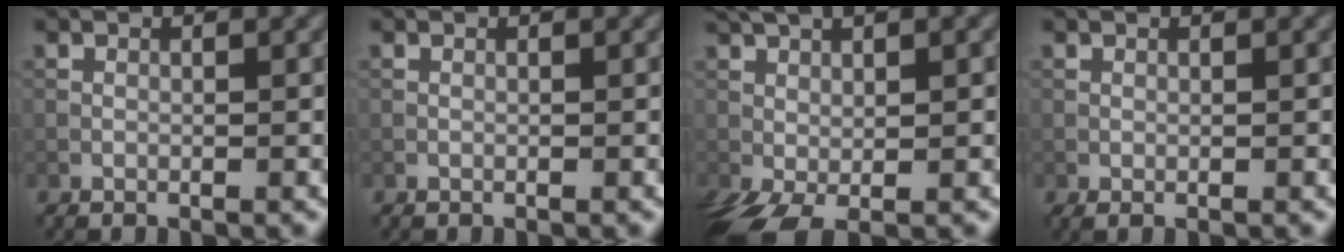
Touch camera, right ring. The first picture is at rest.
{"total": 0.0}
{"total": 7.1, "force": [-0.2, 2.9, 6.5], "torque": [-0.130, 0.005, -0.002]}
{"total": 0.7, "force": [0.0, 0.1, 0.7], "torque": [-0.015, 0.001, 0.000]}